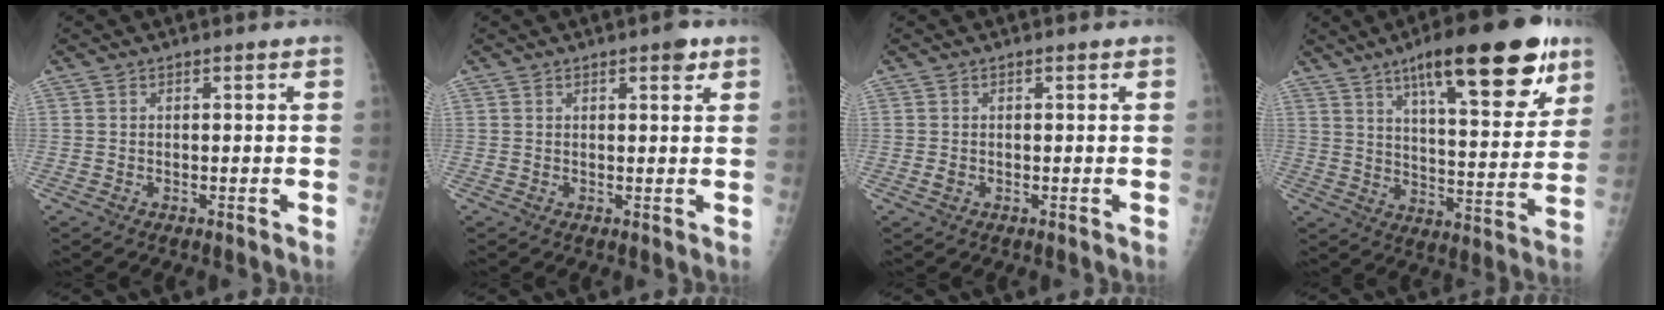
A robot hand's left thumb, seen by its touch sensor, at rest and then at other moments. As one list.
[{"total": 2.5, "force": [1.5, 0.8, 1.9], "torque": [-0.018, -0.005, 0.018]}, {"total": 1.0, "force": [0.1, 0.6, 0.8], "torque": [-0.013, 0.003, 0.005]}, {"total": 23.3, "force": [13.3, 6.7, 17.9], "torque": [-0.233, -0.044, 0.201]}]